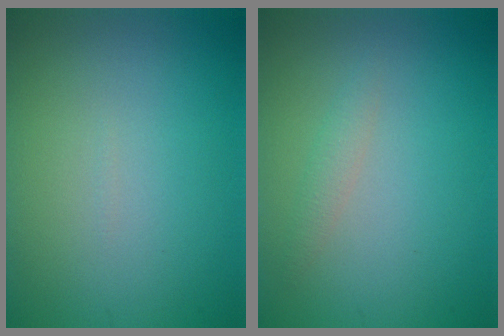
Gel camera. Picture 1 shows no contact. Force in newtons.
{"total": 1.2, "press": 1.2, "slide": 0.1}